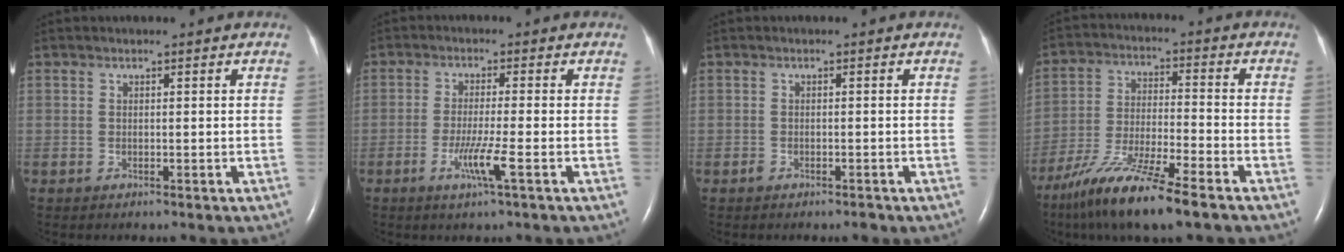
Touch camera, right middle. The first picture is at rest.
{"total": 4.6, "force": [-1.9, -0.6, 4.1], "torque": [-0.084, -0.015, -0.038]}
{"total": 1.2, "force": [-1.0, 0.4, 0.6], "torque": [-0.012, -0.001, -0.013]}
{"total": 12.9, "force": [-9.1, 0.6, 9.1], "torque": [-0.180, -0.037, -0.165]}